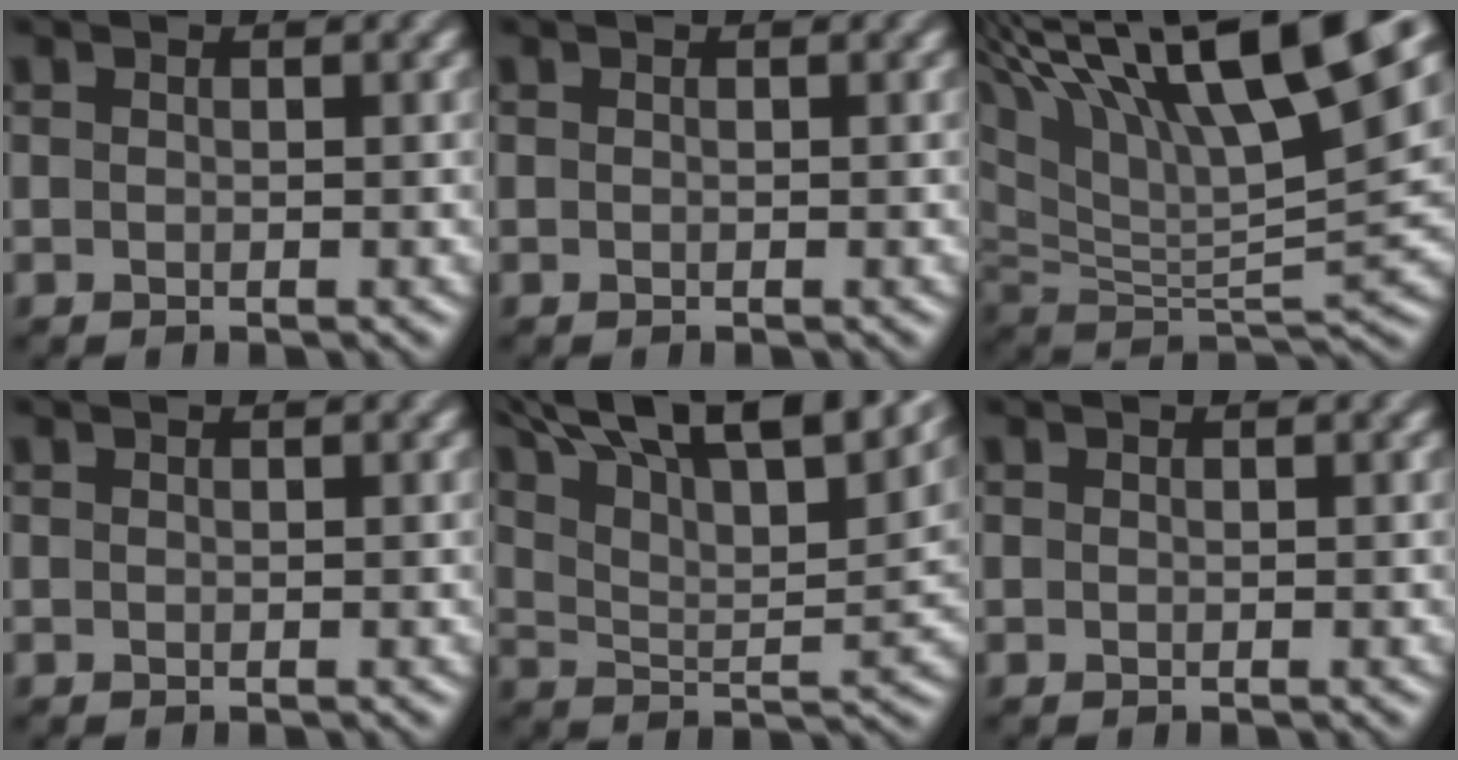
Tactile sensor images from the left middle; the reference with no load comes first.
{"total": 0.0}
{"total": 15.2, "force": [8.7, 4.0, 11.7], "torque": [-0.226, 0.028, 0.152]}
{"total": 0.0}
{"total": 16.6, "force": [11.3, 6.0, 10.7], "torque": [-0.187, 0.048, 0.165]}
{"total": 0.0}